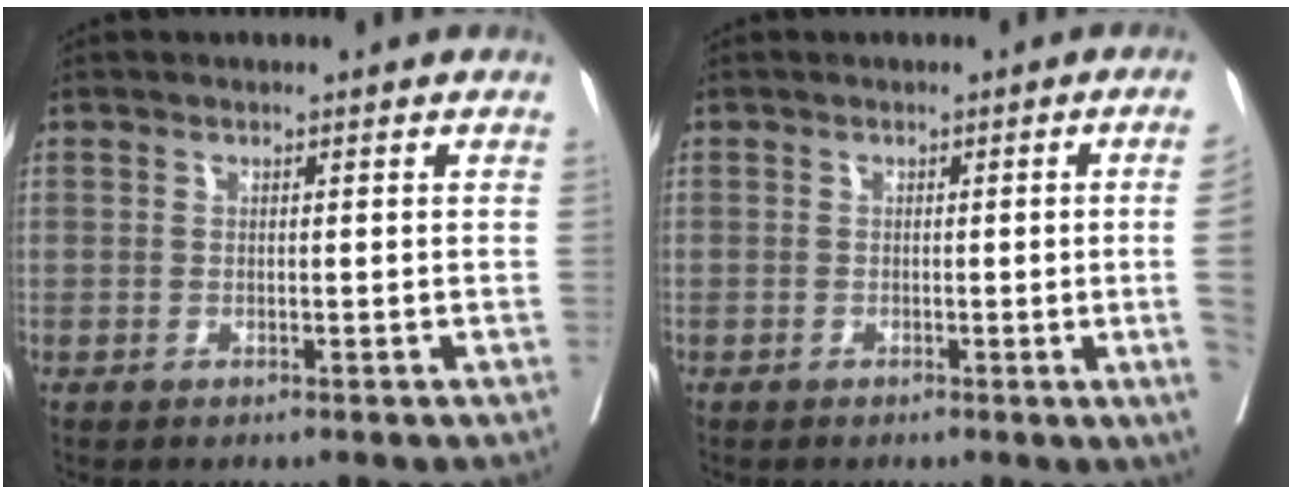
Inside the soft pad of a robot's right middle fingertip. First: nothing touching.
{"total": 5.3, "force": [-0.7, -2.1, 4.8], "torque": [-0.053, -0.012, -0.007]}